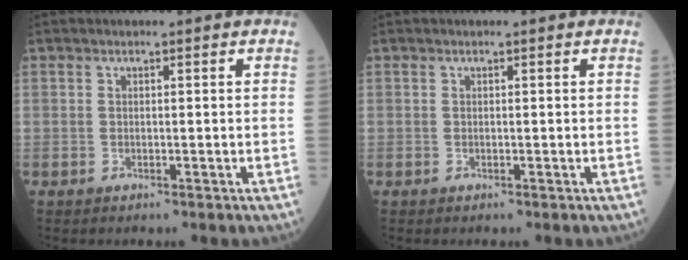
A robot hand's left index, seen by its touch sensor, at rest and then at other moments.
{"total": 0.0}